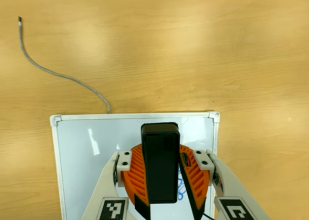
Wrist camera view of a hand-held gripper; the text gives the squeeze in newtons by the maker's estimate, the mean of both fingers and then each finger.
{"total": 9.7, "left": 9.7, "right": 9.8}